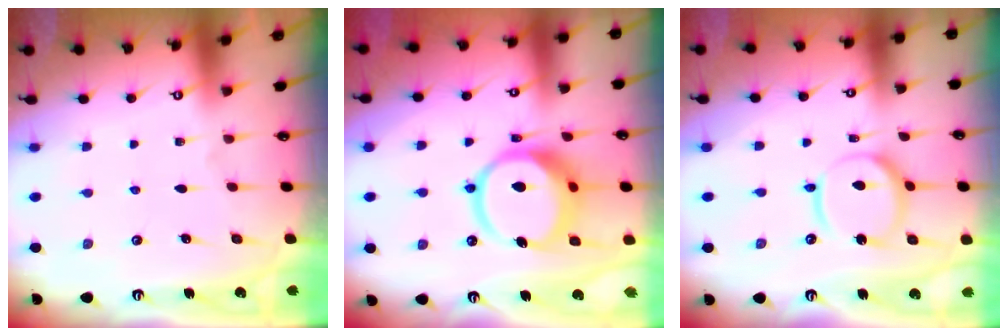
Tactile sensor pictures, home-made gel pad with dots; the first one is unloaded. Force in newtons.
{"total": 15.0, "press": 14.9, "slide": 1.8}
{"total": 13.0, "press": 12.9, "slide": 1.3}